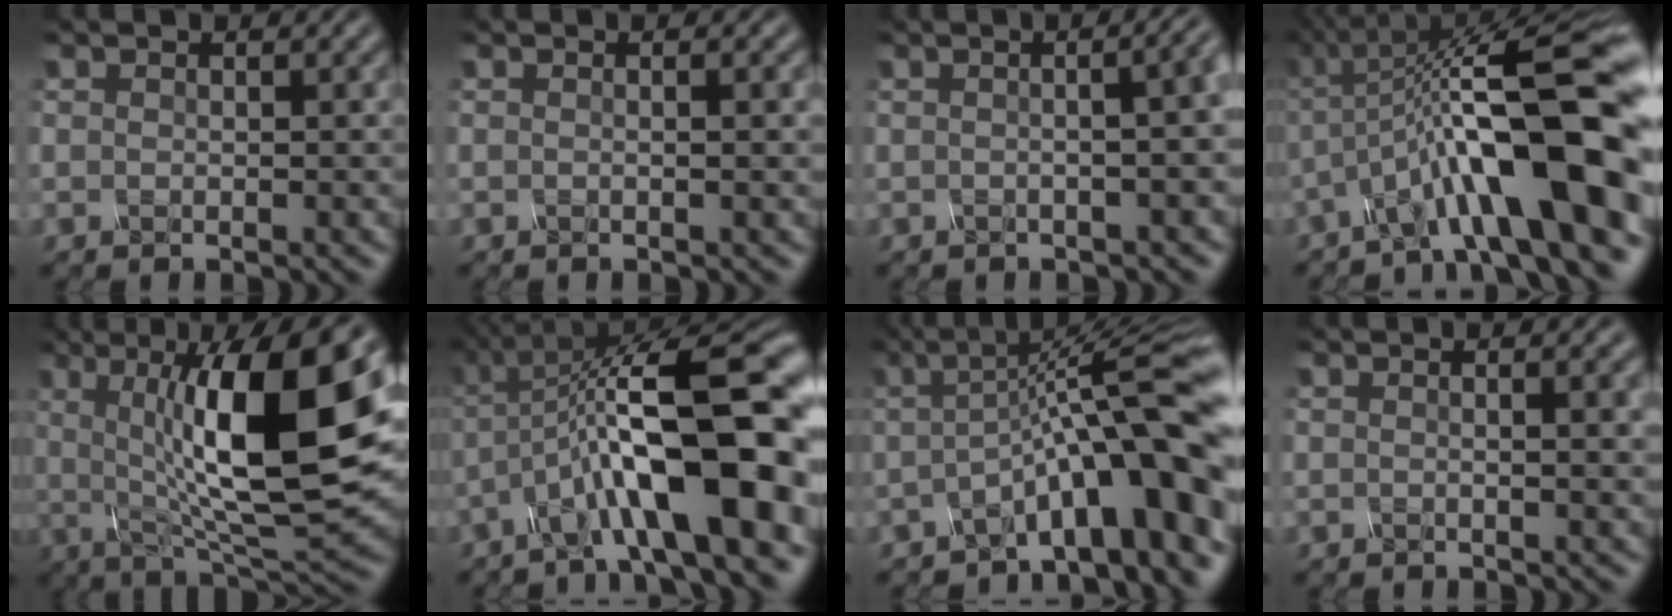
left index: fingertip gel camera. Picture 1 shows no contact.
{"total": 1.8, "force": [0.1, 0.7, 1.7], "torque": [-0.020, 0.001, -0.010]}
{"total": 9.8, "force": [1.6, 5.5, 7.9], "torque": [-0.008, 0.049, -0.029]}
{"total": 13.5, "force": [-3.6, 3.3, 12.6], "torque": [-0.191, 0.025, -0.057]}
{"total": 14.8, "force": [2.1, 4.4, 14.0], "torque": [-0.201, 0.004, 0.026]}
{"total": 13.3, "force": [-2.9, 3.8, 12.5], "torque": [-0.193, 0.021, -0.048]}
{"total": 12.2, "force": [-2.2, 2.8, 11.7], "torque": [-0.143, 0.030, -0.036]}
{"total": 3.4, "force": [0.4, 1.3, 3.1], "torque": [-0.027, 0.008, -0.011]}